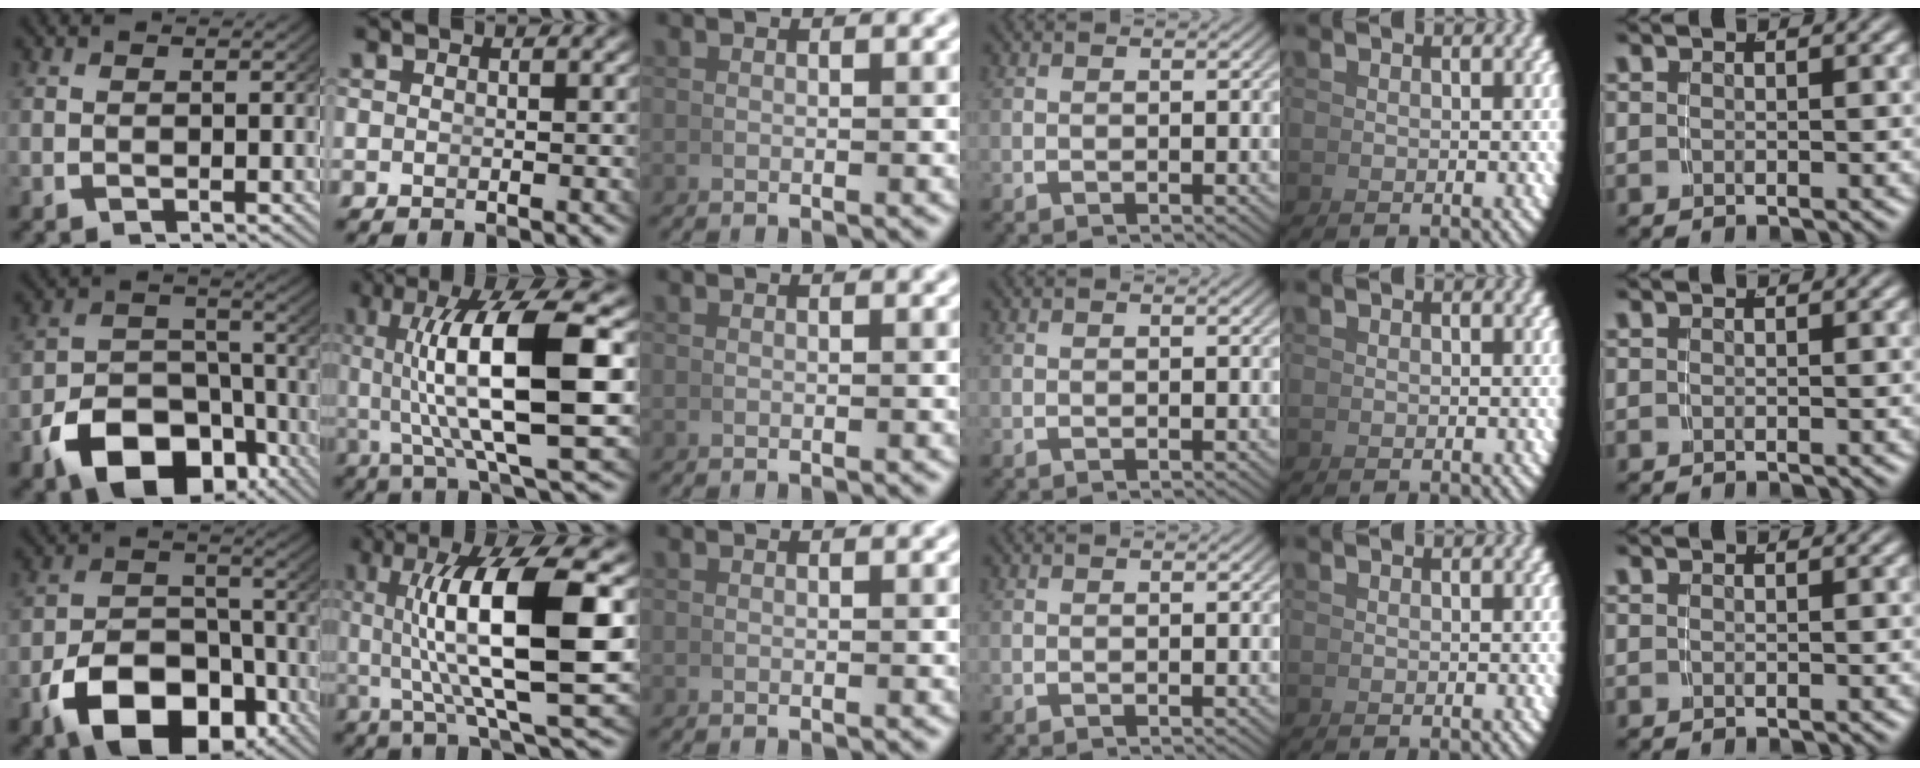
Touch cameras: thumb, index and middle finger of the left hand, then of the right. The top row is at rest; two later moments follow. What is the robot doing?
{"motion": "grasp_and_lifting", "object": "coin"}